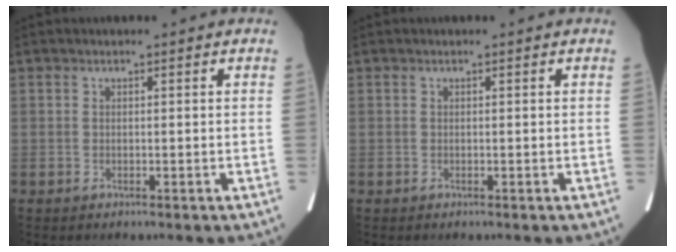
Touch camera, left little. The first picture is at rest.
{"total": 0.0}